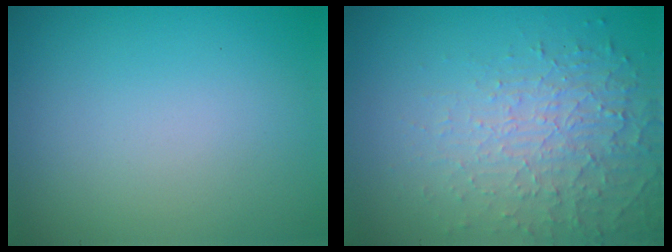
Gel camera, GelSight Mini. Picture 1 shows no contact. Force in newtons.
{"total": 5.3, "press": 3.4, "slide": 4.1}